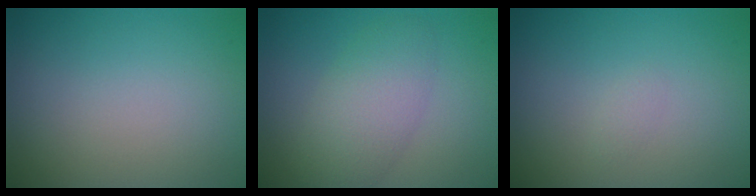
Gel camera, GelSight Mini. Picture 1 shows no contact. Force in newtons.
{"total": 4.1, "press": 4.1, "slide": 0.3}
{"total": 0.5, "press": 0.5, "slide": 0.1}